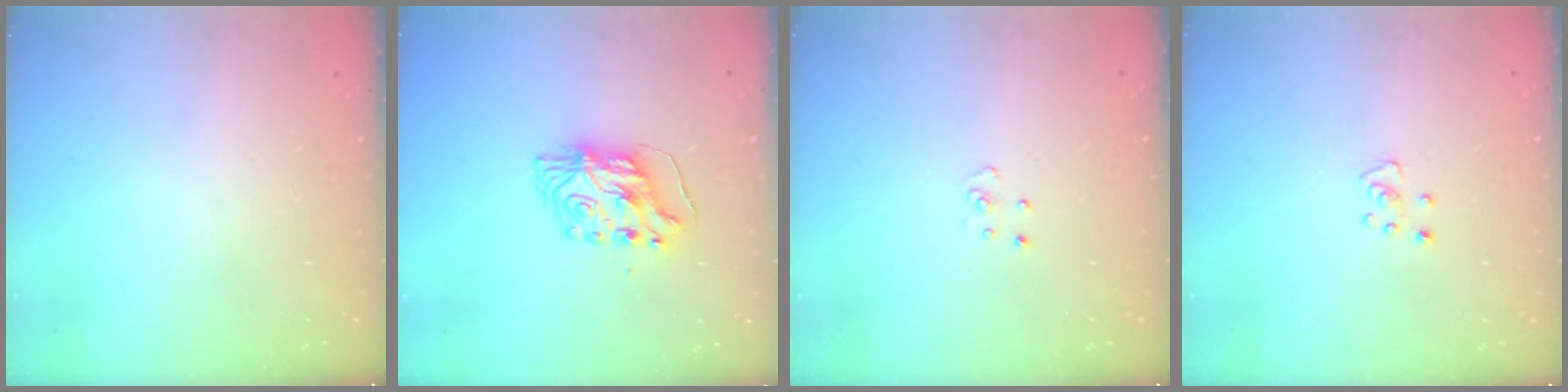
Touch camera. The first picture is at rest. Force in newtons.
{"total": 9.3, "press": 9.3, "slide": 0.9}
{"total": 3.0, "press": 3.0, "slide": 0.3}
{"total": 3.8, "press": 3.8, "slide": 0.3}